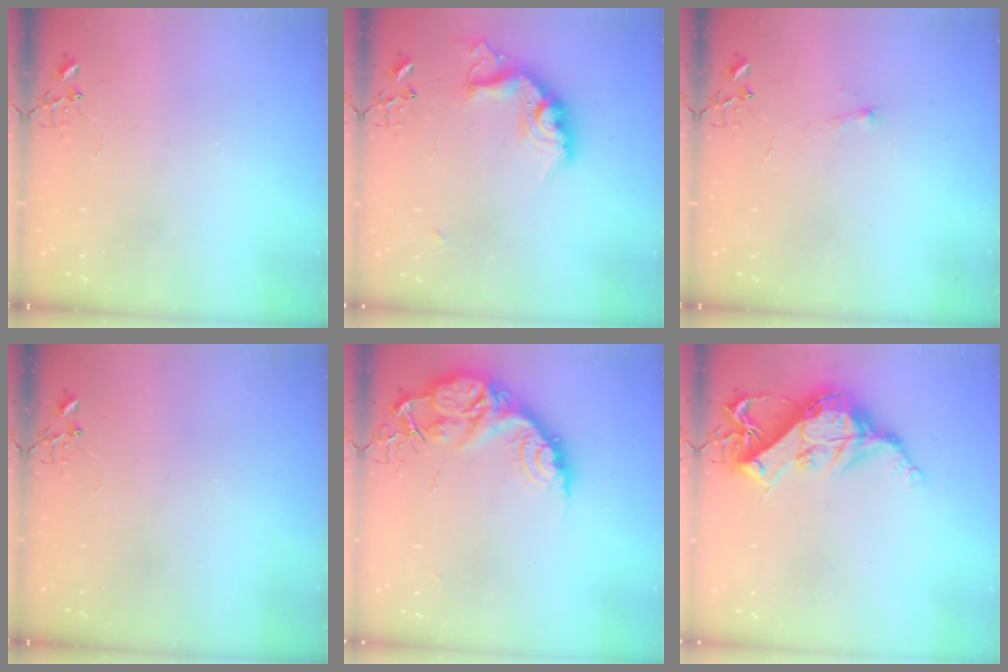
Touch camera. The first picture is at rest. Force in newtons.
{"total": 16.9, "press": 16.9, "slide": 1.2}
{"total": 4.1, "press": 4.0, "slide": 0.6}
{"total": 0.0}
{"total": 16.1, "press": 16.0, "slide": 1.5}
{"total": 13.9, "press": 13.8, "slide": 1.4}